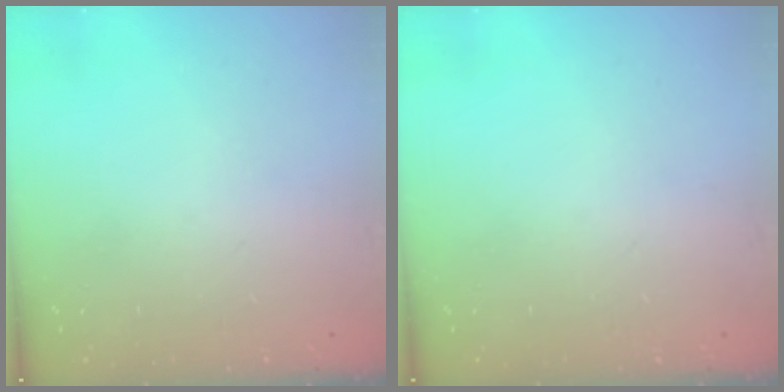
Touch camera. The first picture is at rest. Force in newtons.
{"total": 0.0}